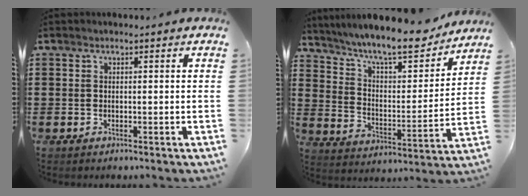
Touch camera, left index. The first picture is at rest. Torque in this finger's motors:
{"motor_torque": [1.51, -0.63, 0.78, 0.21]}